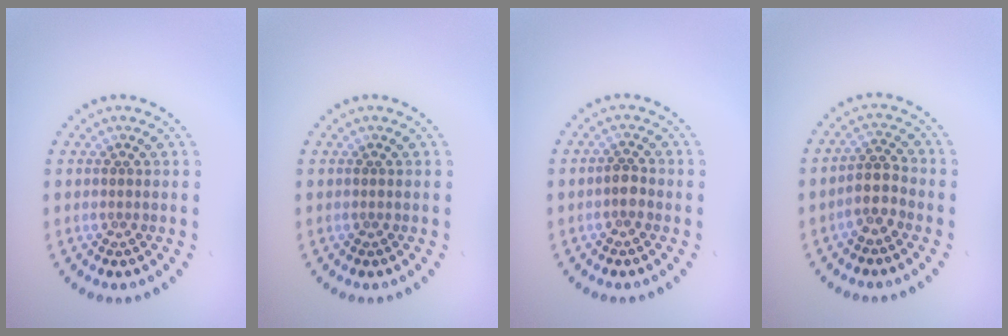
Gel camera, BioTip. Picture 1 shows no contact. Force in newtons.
{"total": 0.0}
{"total": 1.3, "press": 1.2, "slide": 0.6}
{"total": 2.6, "press": 2.2, "slide": 1.4}